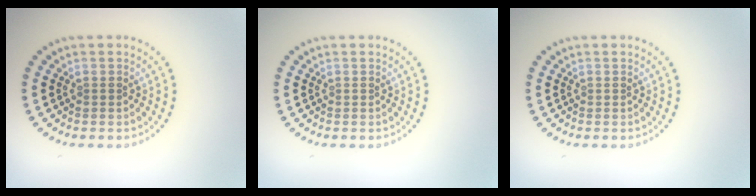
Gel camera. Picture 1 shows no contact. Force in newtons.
{"total": 0.0}
{"total": 0.0}